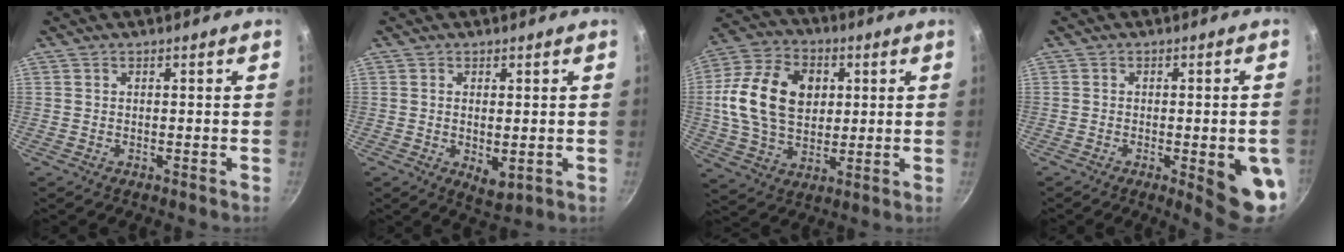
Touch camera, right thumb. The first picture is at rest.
{"total": 4.3, "force": [-0.3, 2.0, 3.7], "torque": [-0.058, -0.016, 0.000]}
{"total": 18.4, "force": [2.9, 13.1, 12.6], "torque": [-0.216, 0.008, 0.044]}
{"total": 10.1, "force": [-2.6, 2.6, 9.5], "torque": [-0.090, 0.004, -0.026]}